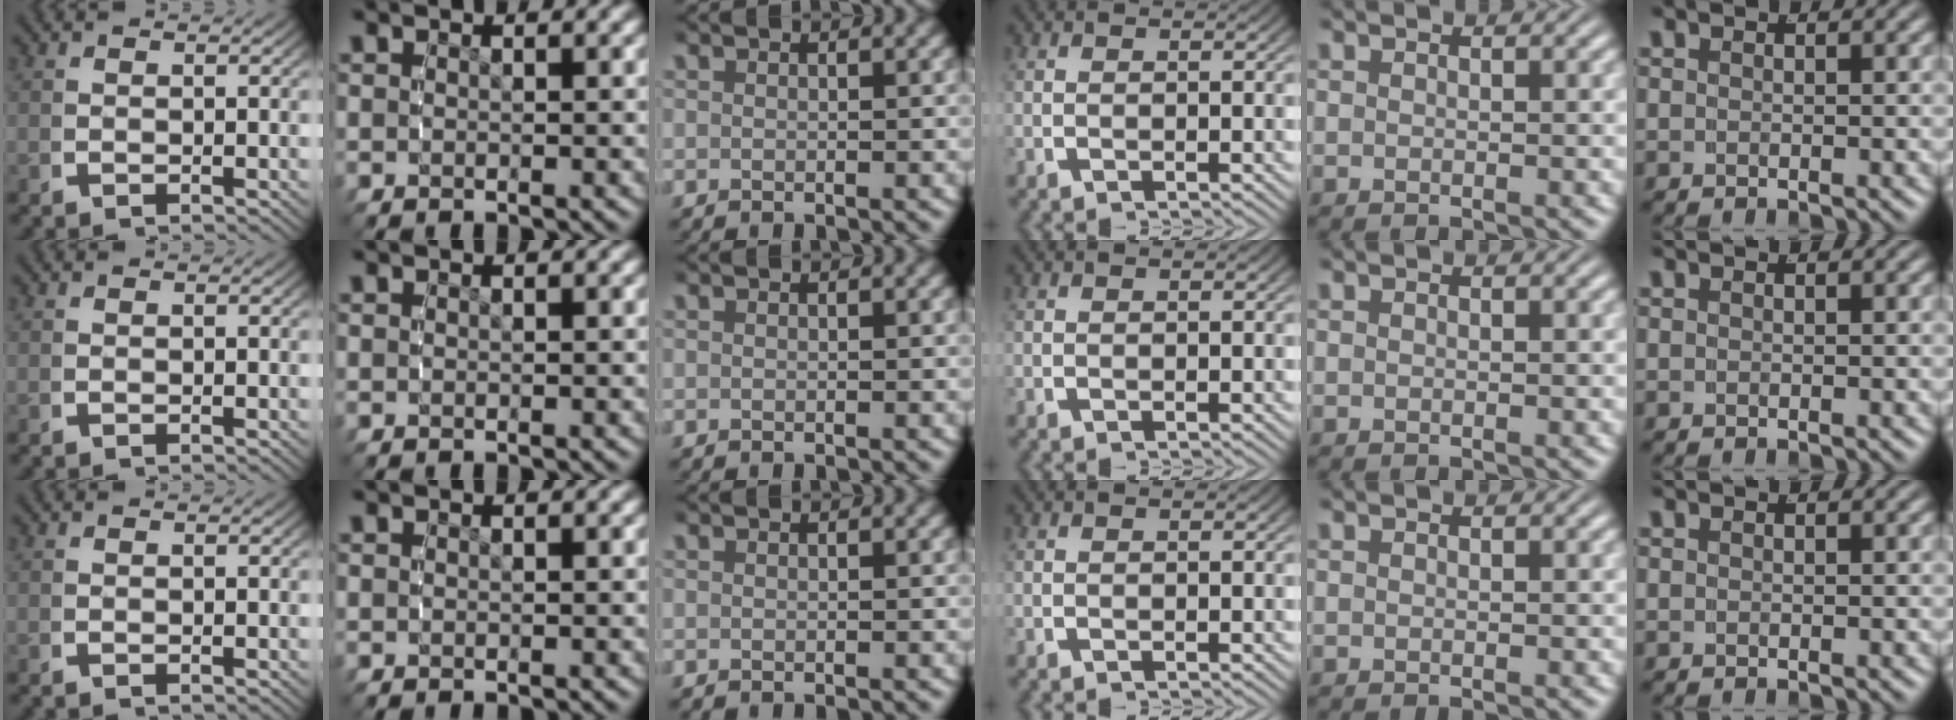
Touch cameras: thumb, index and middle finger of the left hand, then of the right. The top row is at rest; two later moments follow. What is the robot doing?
{"motion": "reach", "object": "pencil case"}